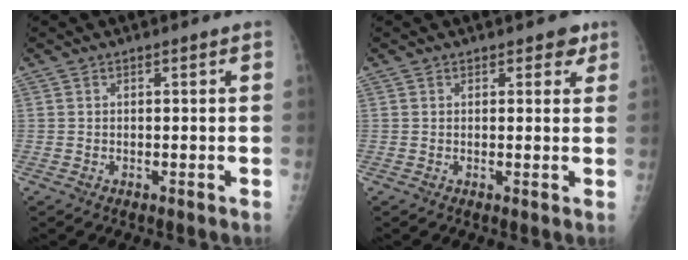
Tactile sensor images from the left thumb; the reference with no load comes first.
{"total": 2.6, "force": [1.6, 1.6, 1.3], "torque": [0.009, -0.004, 0.015]}